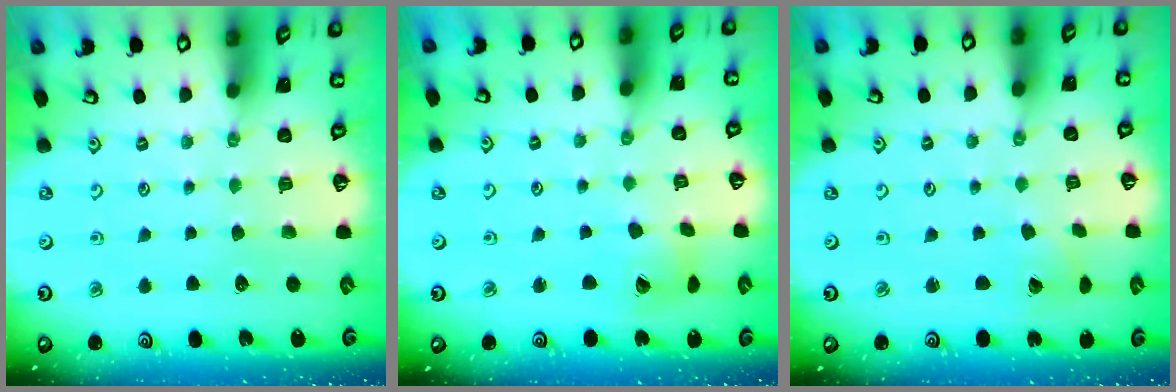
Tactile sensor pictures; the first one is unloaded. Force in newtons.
{"total": 8.1, "press": 8.1, "slide": 1.0}
{"total": 2.0, "press": 2.0, "slide": 0.3}